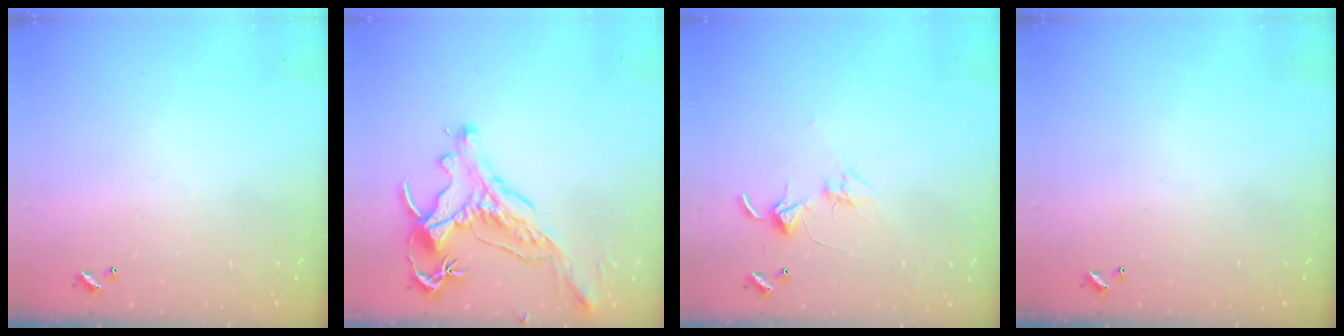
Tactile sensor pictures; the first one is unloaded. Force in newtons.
{"total": 1.2, "press": 0.9, "slide": 0.9}
{"total": 2.8, "press": 2.8, "slide": 0.2}
{"total": 0.0}